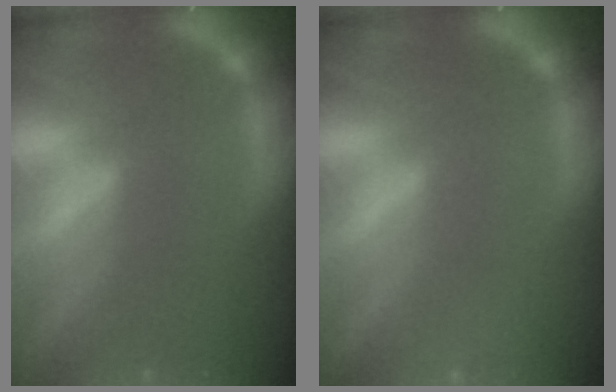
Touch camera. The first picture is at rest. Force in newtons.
{"total": 1.9}